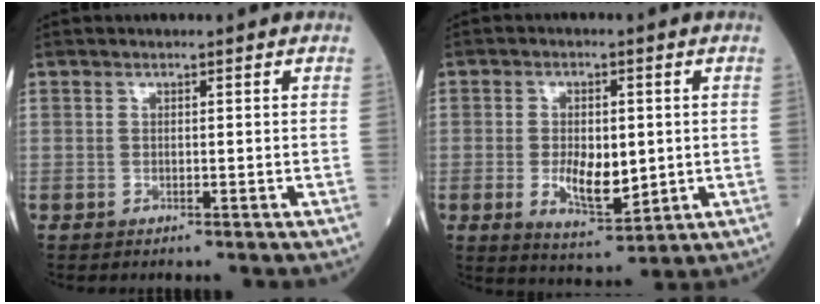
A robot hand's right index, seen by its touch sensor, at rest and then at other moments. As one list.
[{"total": 8.7, "force": [-0.7, 3.9, 7.7], "torque": [-0.140, -0.008, -0.001]}]